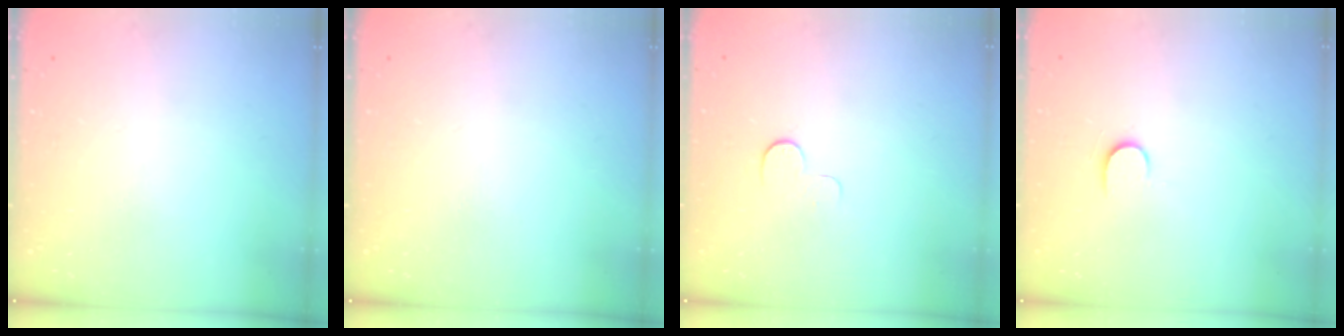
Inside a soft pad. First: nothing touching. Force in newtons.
{"total": 0.0}
{"total": 5.4, "press": 5.4, "slide": 0.5}
{"total": 7.0, "press": 7.0, "slide": 0.8}